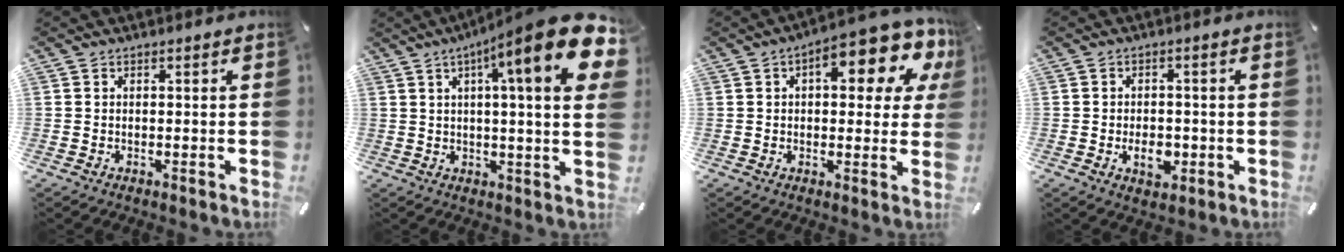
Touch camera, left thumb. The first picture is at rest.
{"total": 20.7, "force": [8.5, 2.8, 18.7], "torque": [-0.280, -0.046, 0.114]}
{"total": 14.4, "force": [6.5, 6.0, 11.3], "torque": [-0.141, -0.039, 0.102]}
{"total": 5.5, "force": [-1.5, 3.6, 3.8], "torque": [-0.054, 0.000, -0.026]}